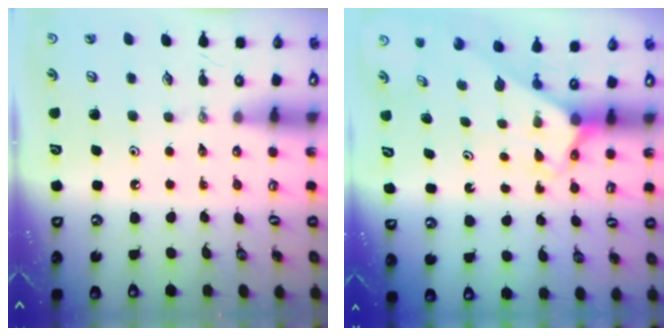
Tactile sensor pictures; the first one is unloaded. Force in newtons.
{"total": 2.4, "press": 2.4, "slide": 0.1}